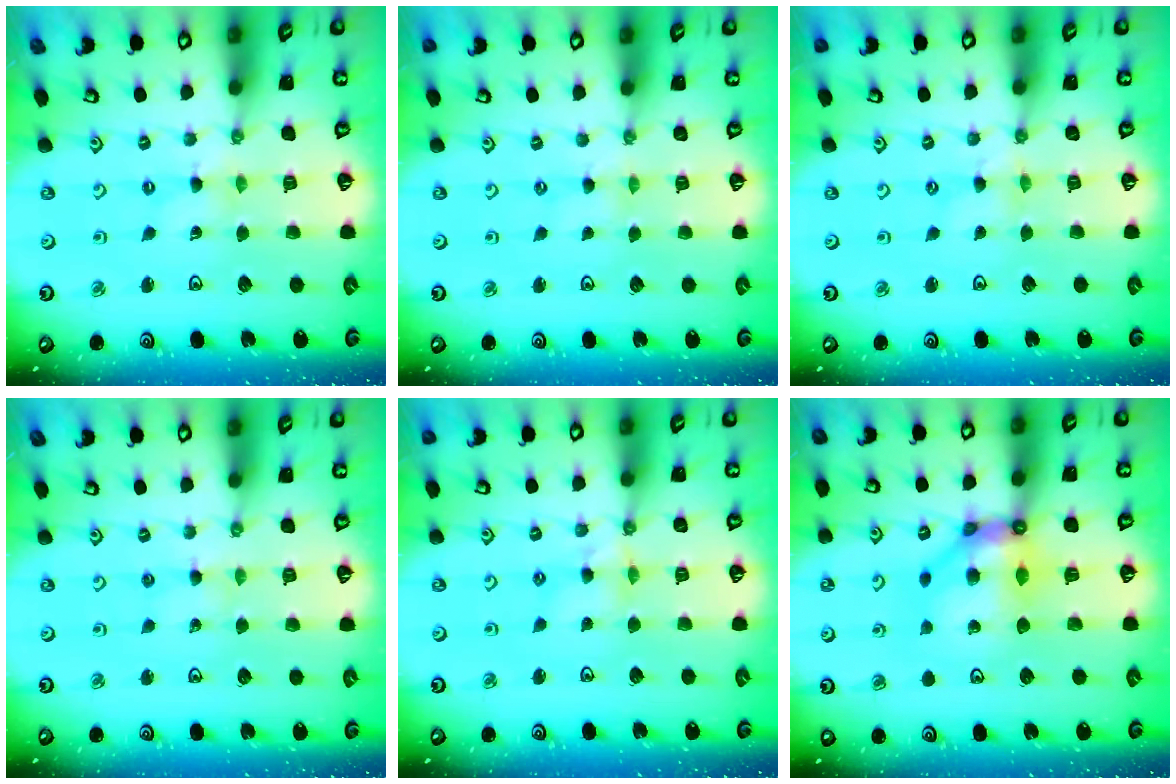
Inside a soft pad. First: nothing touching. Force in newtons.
{"total": 0.0}
{"total": 0.0}
{"total": 2.5, "press": 2.5, "slide": 0.3}
{"total": 5.5, "press": 5.4, "slide": 0.9}
{"total": 11.1, "press": 11.0, "slide": 1.1}